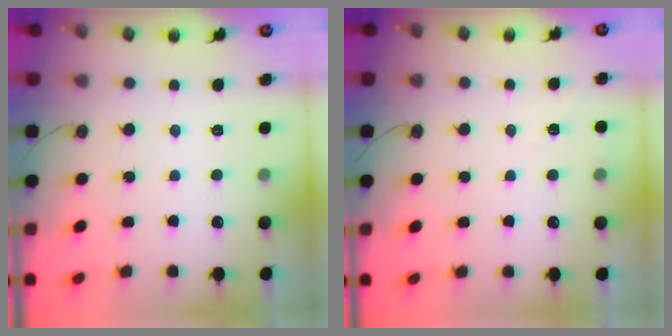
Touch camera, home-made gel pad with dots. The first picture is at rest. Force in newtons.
{"total": 3.9, "press": 3.4, "slide": 1.9}